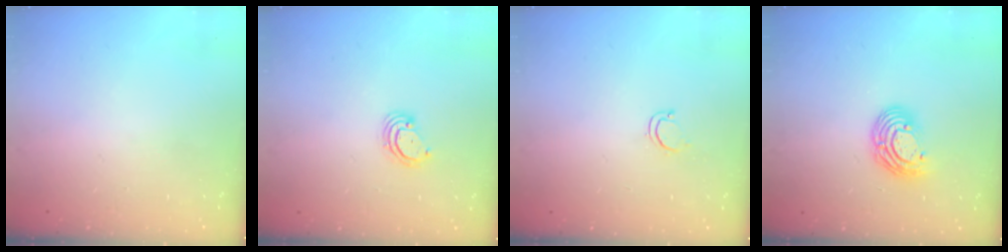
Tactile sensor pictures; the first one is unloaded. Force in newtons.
{"total": 3.0, "press": 2.9, "slide": 0.3}
{"total": 2.8, "press": 2.8, "slide": 0.2}
{"total": 9.5, "press": 9.4, "slide": 1.7}